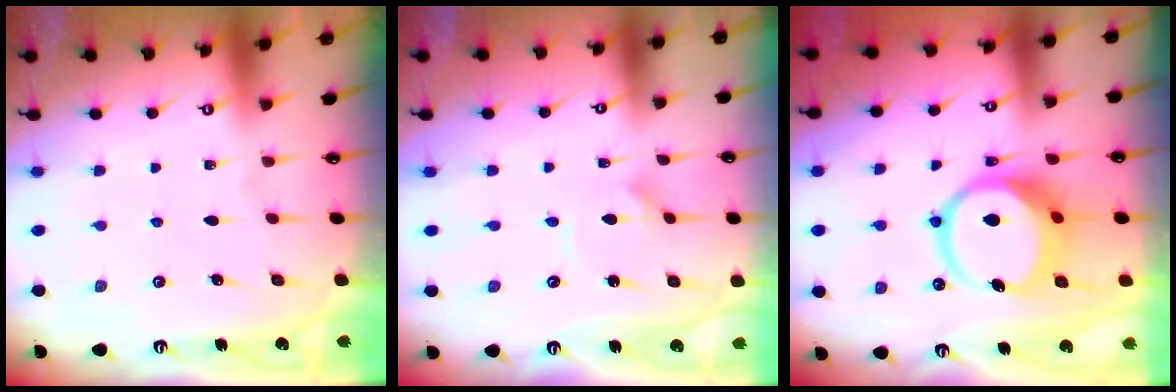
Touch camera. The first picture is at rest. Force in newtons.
{"total": 2.9, "press": 2.9, "slide": 0.2}
{"total": 12.2, "press": 12.1, "slide": 1.6}